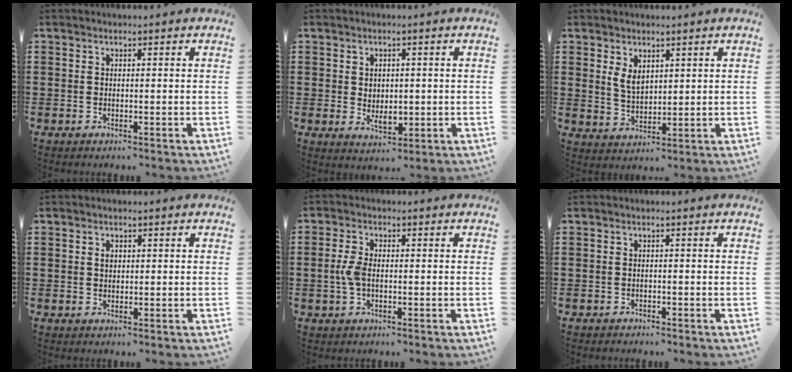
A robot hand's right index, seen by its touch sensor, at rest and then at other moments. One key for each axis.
{"total": 2.8, "fx": 0.2, "fy": 2.1, "fz": 1.9, "tx": -0.032, "ty": 0.003, "tz": 0.001}
{"total": 3.6, "fx": 1.8, "fy": 2.2, "fz": 2.3, "tx": -0.051, "ty": 0.006, "tz": 0.033}
{"total": 1.2, "fx": 0.3, "fy": 0.8, "fz": 0.8, "tx": -0.018, "ty": 0.004, "tz": 0.006}
{"total": 3.5, "fx": -0.4, "fy": 1.7, "fz": 3.0, "tx": -0.080, "ty": -0.005, "tz": -0.014}
{"total": 0.8, "fx": -0.8, "fy": 0.2, "fz": -0.2, "tx": 0.001, "ty": 0.003, "tz": -0.018}